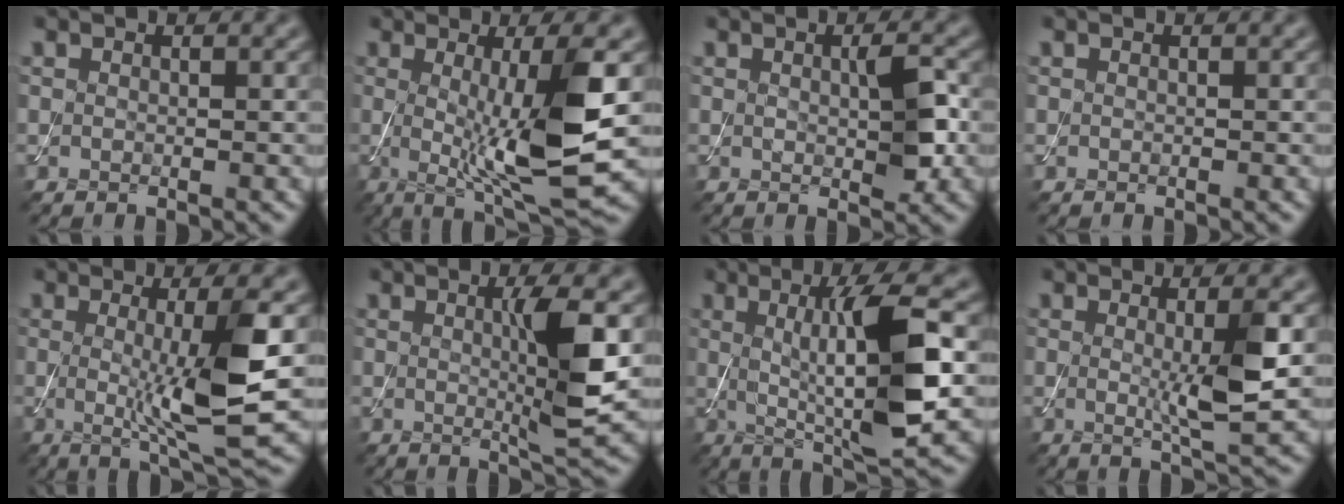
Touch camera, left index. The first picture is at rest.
{"total": 9.9, "force": [-0.1, 2.0, 9.7], "torque": [-0.151, -0.017, 0.009]}
{"total": 3.1, "force": [0.3, 0.8, 3.0], "torque": [-0.052, -0.002, 0.004]}
{"total": 0.0}
{"total": 7.9, "force": [-0.1, 1.3, 7.8], "torque": [-0.124, -0.016, 0.006]}
{"total": 5.3, "force": [0.4, 0.6, 5.2], "torque": [-0.087, -0.008, 0.011]}
{"total": 9.5, "force": [0.3, 1.9, 9.3], "torque": [-0.142, -0.004, 0.011]}
{"total": 4.5, "force": [0.1, 0.6, 4.5], "torque": [-0.077, -0.009, 0.004]}